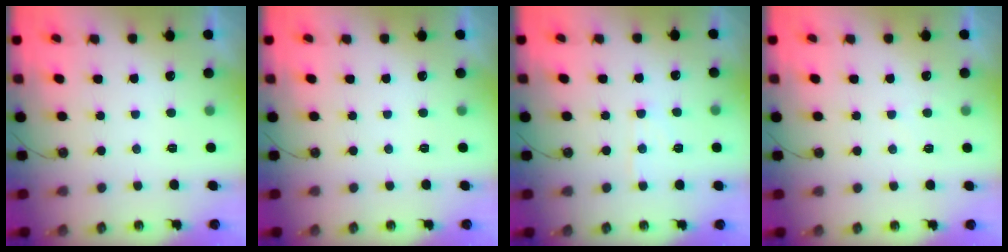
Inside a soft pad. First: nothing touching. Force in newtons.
{"total": 0.0}
{"total": 6.2, "press": 6.2, "slide": 0.7}
{"total": 4.1, "press": 4.1, "slide": 0.4}